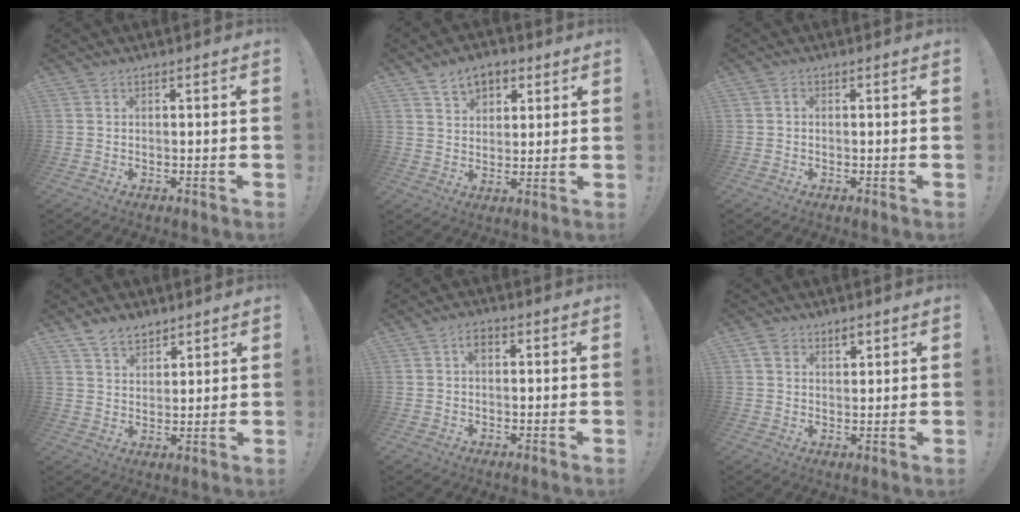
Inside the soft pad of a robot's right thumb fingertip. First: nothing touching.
{"total": 8.1, "force": [4.5, 5.7, 3.7], "torque": [-0.059, -0.013, 0.085]}
{"total": 0.8, "force": [-0.4, 0.7, 0.3], "torque": [-0.011, 0.006, -0.006]}
{"total": 7.5, "force": [5.8, 4.1, 2.5], "torque": [-0.045, -0.030, 0.110]}
{"total": 3.0, "force": [0.8, 1.9, 2.2], "torque": [-0.036, 0.005, 0.011]}
{"total": 4.1, "force": [2.8, 2.6, 1.3], "torque": [-0.010, -0.013, 0.051]}